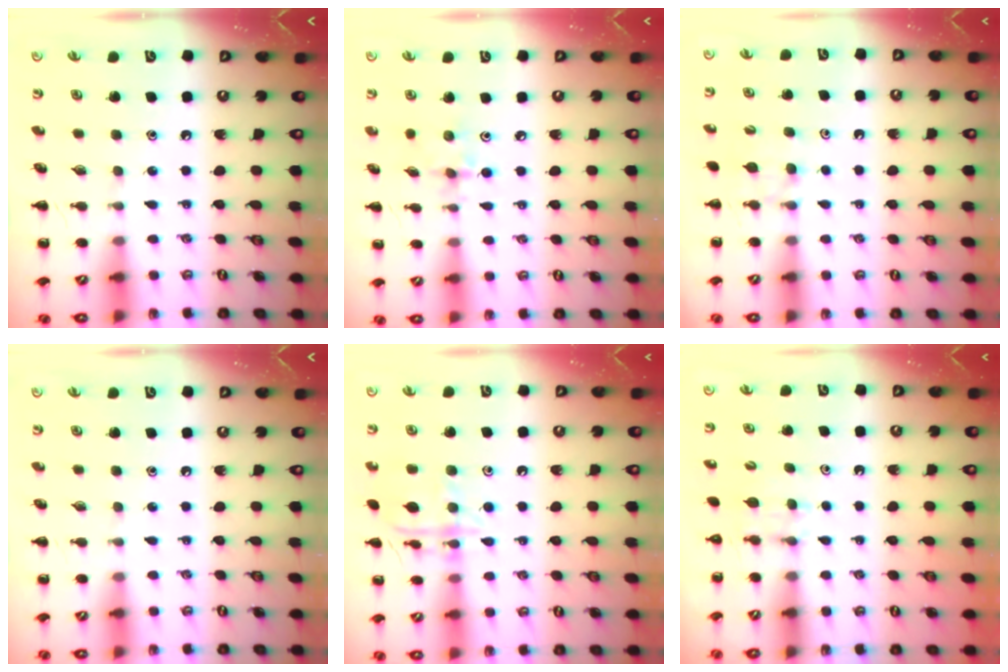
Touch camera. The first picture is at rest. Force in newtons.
{"total": 2.7, "press": 2.7, "slide": 0.5}
{"total": 5.0, "press": 4.8, "slide": 1.4}
{"total": 0.0}
{"total": 12.5, "press": 12.5, "slide": 0.7}
{"total": 3.5, "press": 3.3, "slide": 1.2}